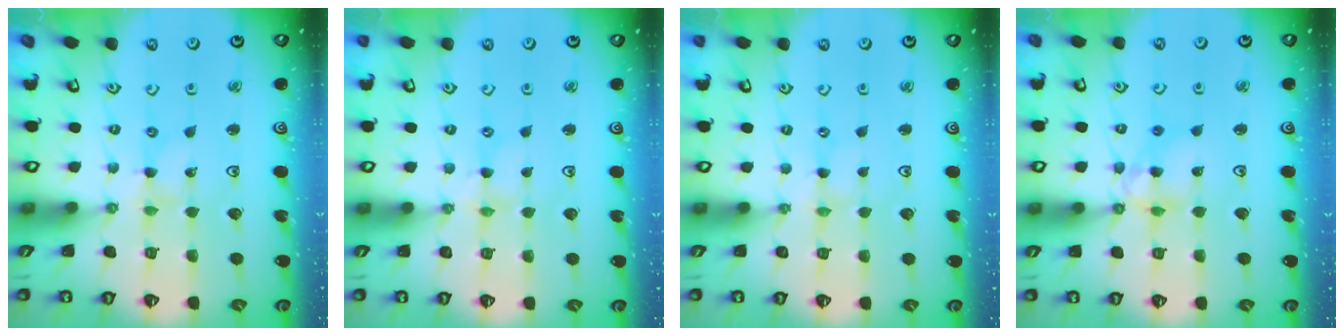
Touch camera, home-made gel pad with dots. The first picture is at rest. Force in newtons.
{"total": 1.5, "press": 1.5, "slide": 0.2}
{"total": 0.0}
{"total": 9.1, "press": 9.1, "slide": 0.7}